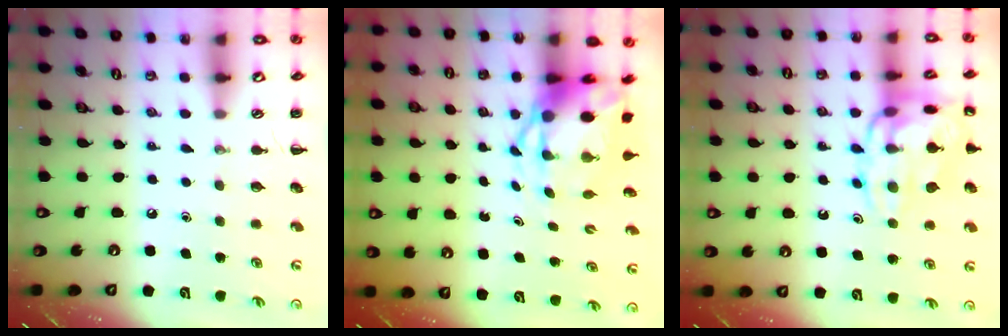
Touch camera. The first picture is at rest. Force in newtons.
{"total": 6.4, "press": 6.2, "slide": 1.7}
{"total": 16.4, "press": 16.4, "slide": 0.5}